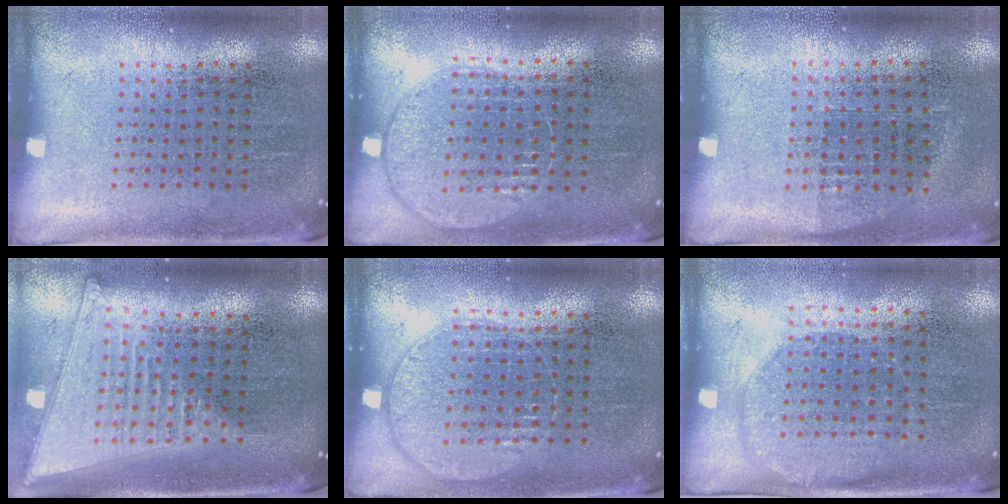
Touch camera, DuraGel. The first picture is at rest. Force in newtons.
{"total": 0.9, "press": 0.9, "slide": 0.4}
{"total": 0.6, "press": 0.6, "slide": 0.2}
{"total": 2.0, "press": 1.7, "slide": 1.0}
{"total": 1.0, "press": 0.9, "slide": 0.4}
{"total": 1.5, "press": 1.3, "slide": 0.7}